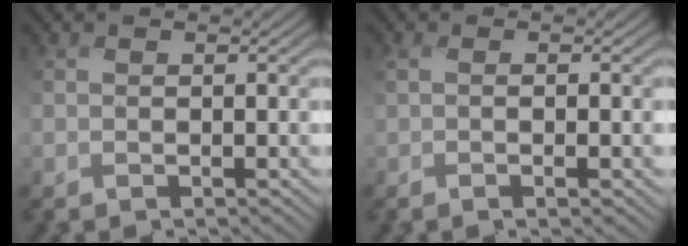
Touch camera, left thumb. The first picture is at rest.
{"total": 2.3, "force": [-0.3, 0.4, 2.3], "torque": [-0.047, -0.002, -0.007]}